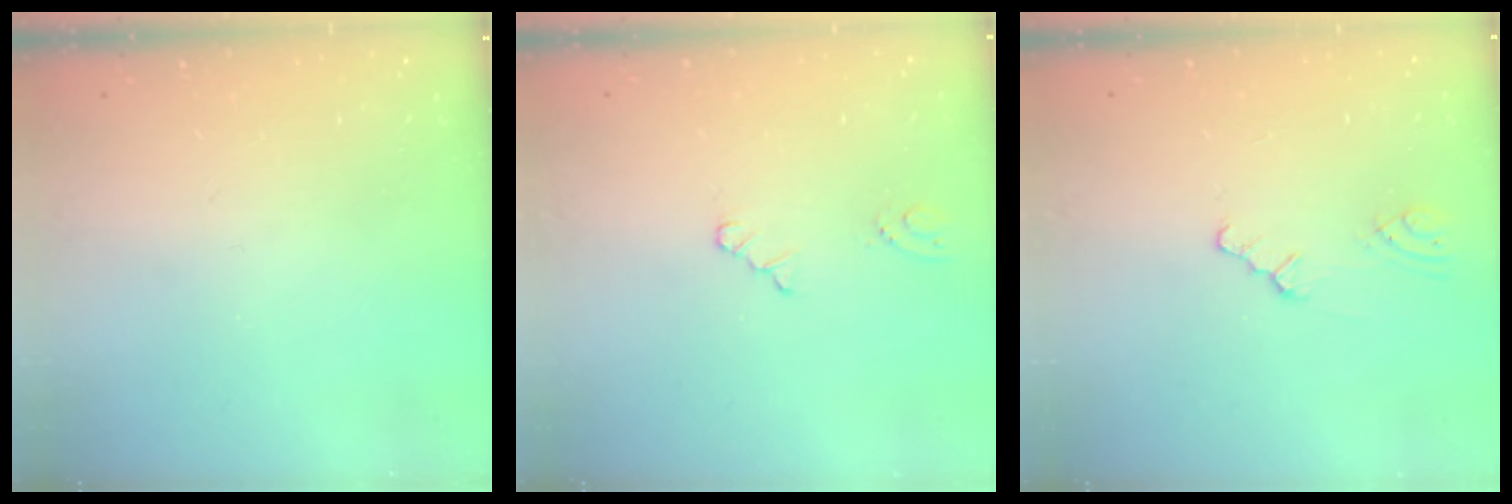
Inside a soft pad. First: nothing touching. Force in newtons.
{"total": 2.8, "press": 2.7, "slide": 0.4}
{"total": 1.0, "press": 1.0, "slide": 0.2}